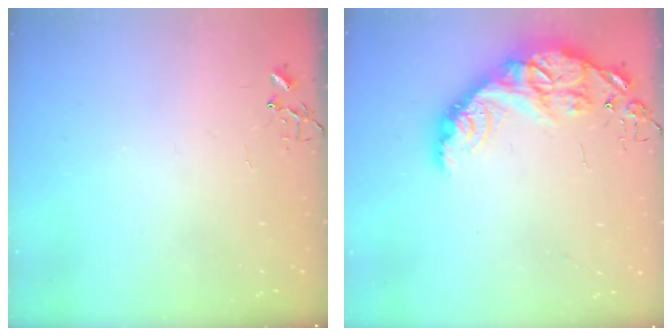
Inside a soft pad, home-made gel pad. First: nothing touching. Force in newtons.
{"total": 19.4, "press": 19.3, "slide": 1.6}